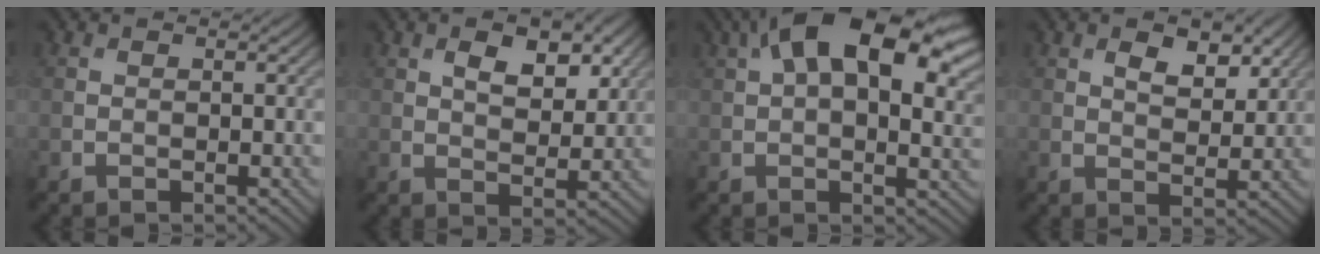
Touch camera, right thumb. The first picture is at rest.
{"total": 5.7, "force": [2.5, 2.9, 4.1], "torque": [-0.066, -0.007, 0.043]}
{"total": 17.8, "force": [7.2, 8.8, 13.8], "torque": [-0.231, 0.037, 0.101]}
{"total": 4.6, "force": [2.5, 2.3, 3.2], "torque": [-0.053, -0.008, 0.042]}